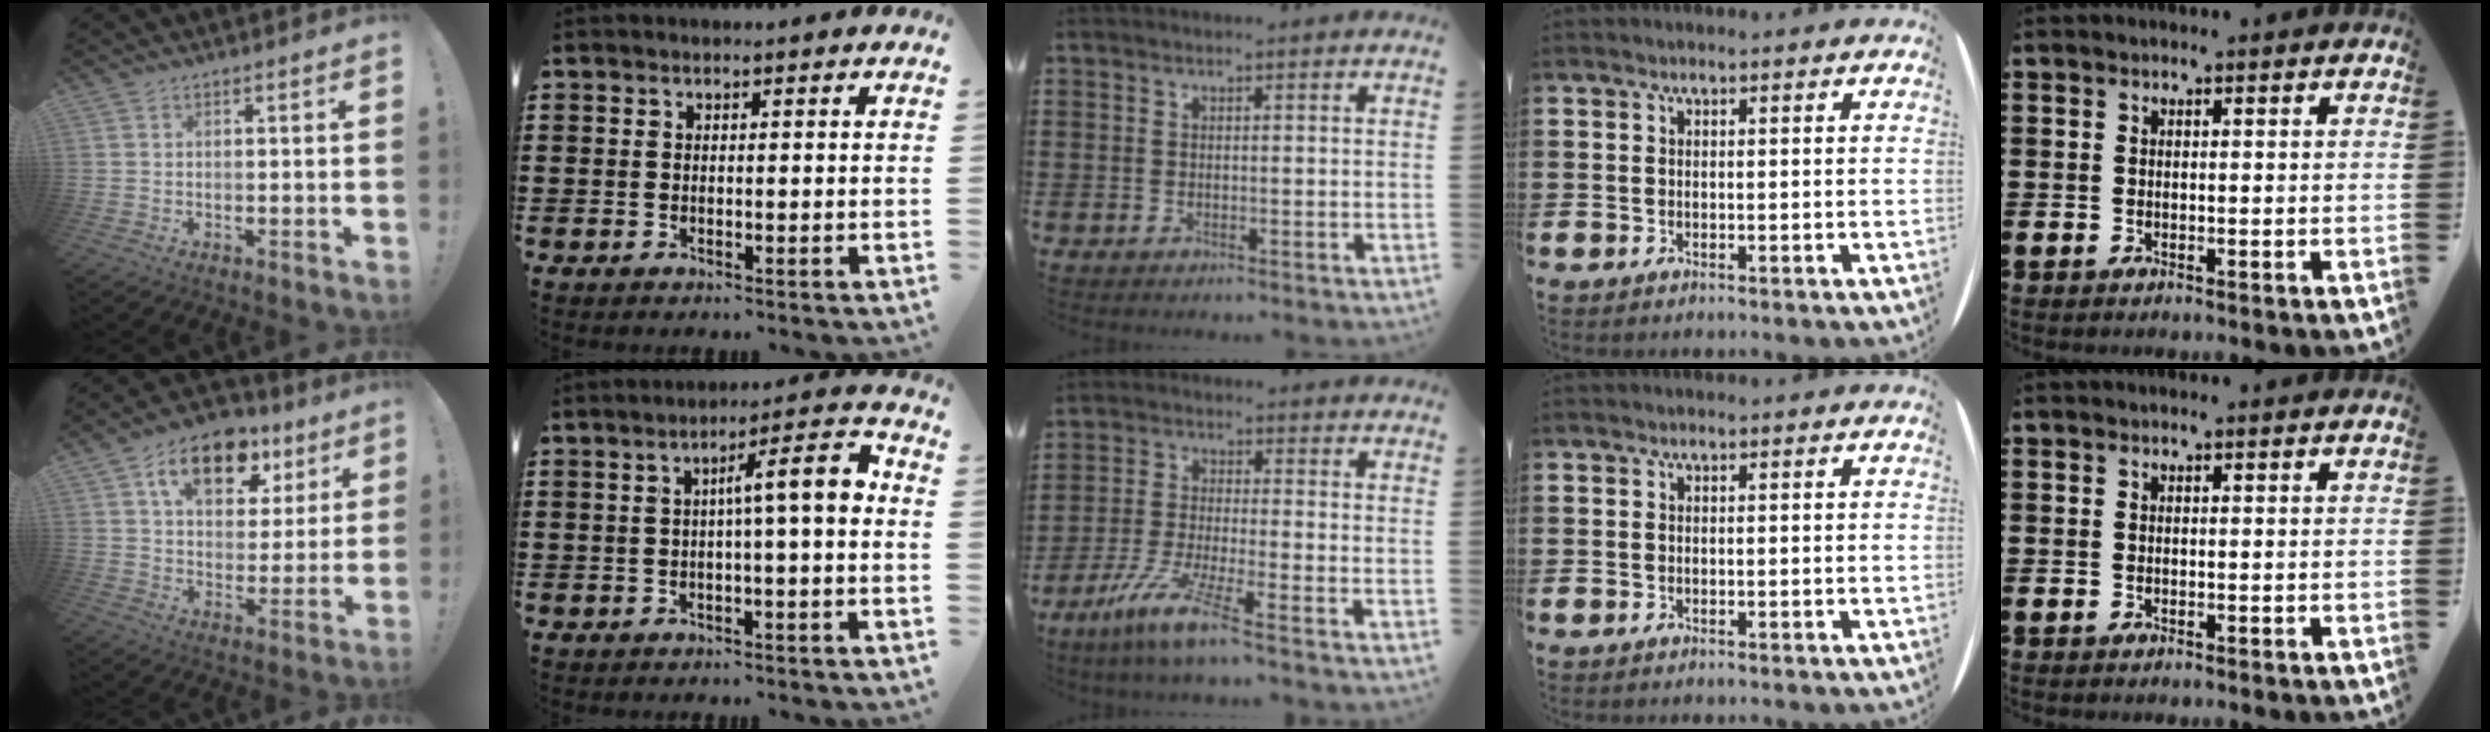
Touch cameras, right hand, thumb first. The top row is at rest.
{"thumb": {"total": 16.2, "force": [8.9, 9.5, 9.6], "torque": [-0.145, -0.037, 0.157]}, "index": {"total": 6.8, "force": [0.2, 0.8, 6.7], "torque": [-0.112, -0.002, -0.007]}, "middle": {"total": 7.4, "force": [-5.2, 0.0, 5.2], "torque": [-0.116, -0.019, -0.103]}}